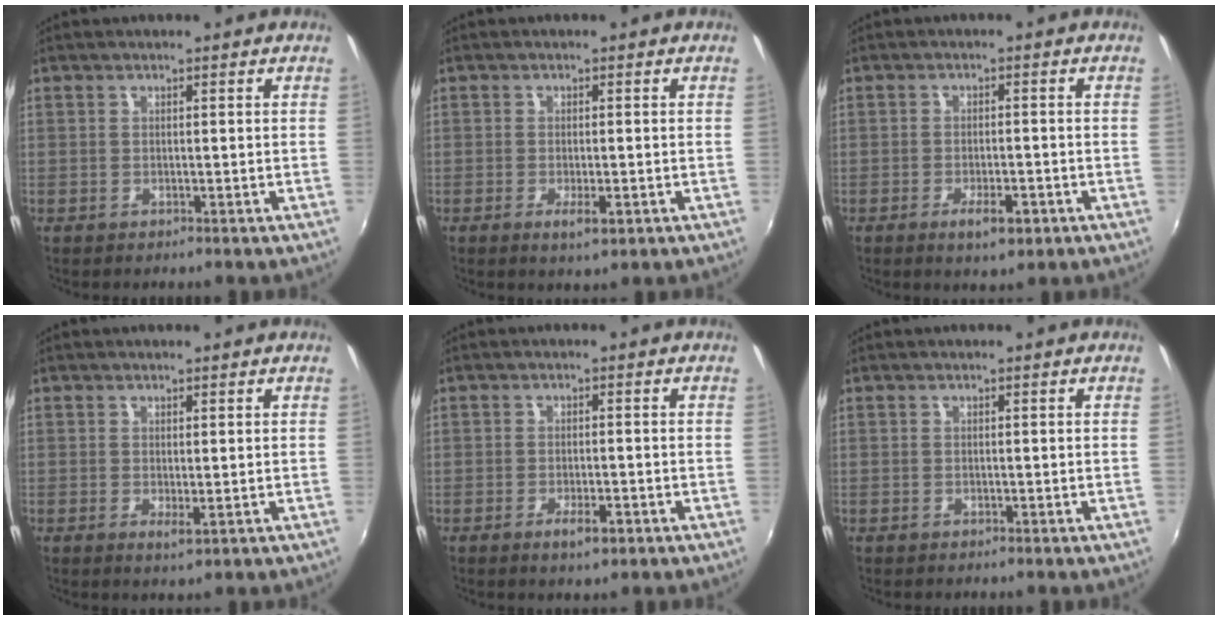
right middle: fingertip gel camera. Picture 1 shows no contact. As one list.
[{"total": 3.0, "force": [-1.2, 0.8, 2.6], "torque": [-0.049, -0.008, -0.017]}, {"total": 4.7, "force": [-2.4, 1.5, 3.7], "torque": [-0.078, -0.008, -0.035]}, {"total": 1.5, "force": [0.2, 0.1, 1.5], "torque": [-0.026, -0.004, 0.003]}, {"total": 3.4, "force": [-1.8, 0.9, 2.7], "torque": [-0.056, -0.005, -0.028]}, {"total": 0.0}]